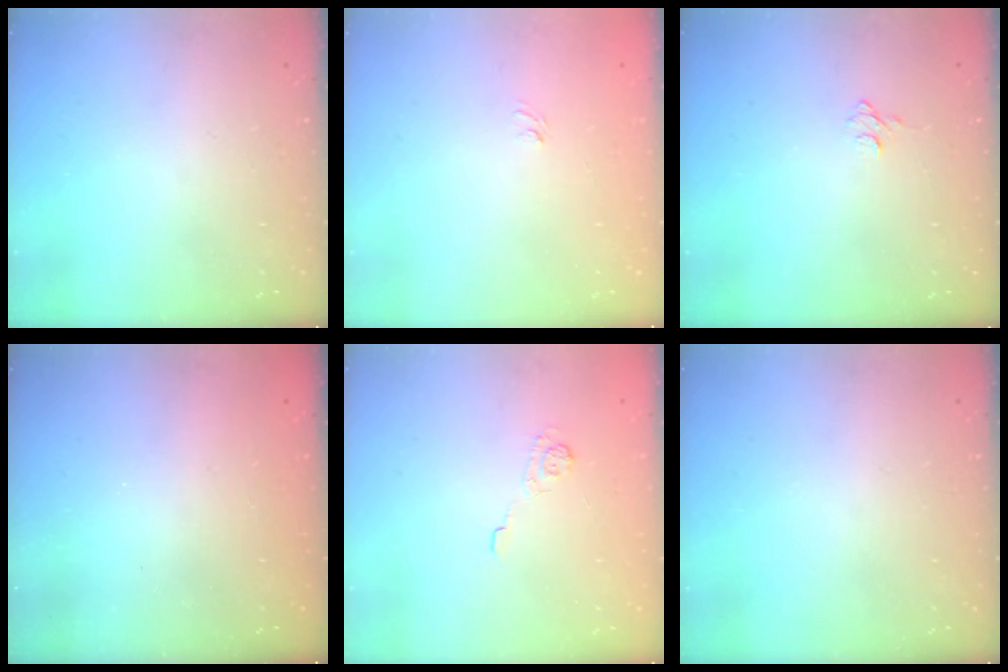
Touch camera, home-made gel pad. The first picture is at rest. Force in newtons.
{"total": 3.8, "press": 3.7, "slide": 1.0}
{"total": 4.8, "press": 4.8, "slide": 0.5}
{"total": 2.5, "press": 2.4, "slide": 0.8}
{"total": 3.9, "press": 3.6, "slide": 1.4}
{"total": 0.0}